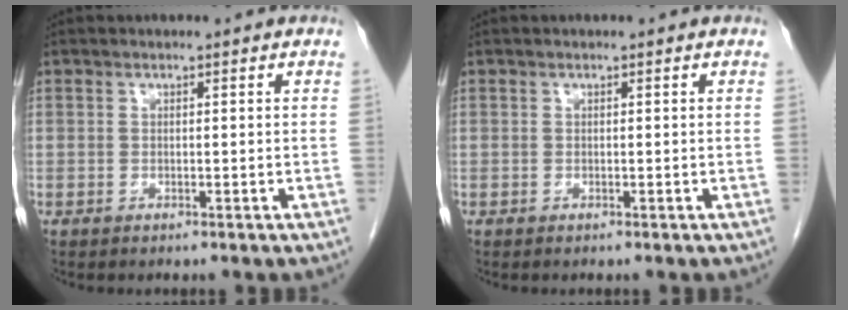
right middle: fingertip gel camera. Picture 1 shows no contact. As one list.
[{"total": 0.0}]